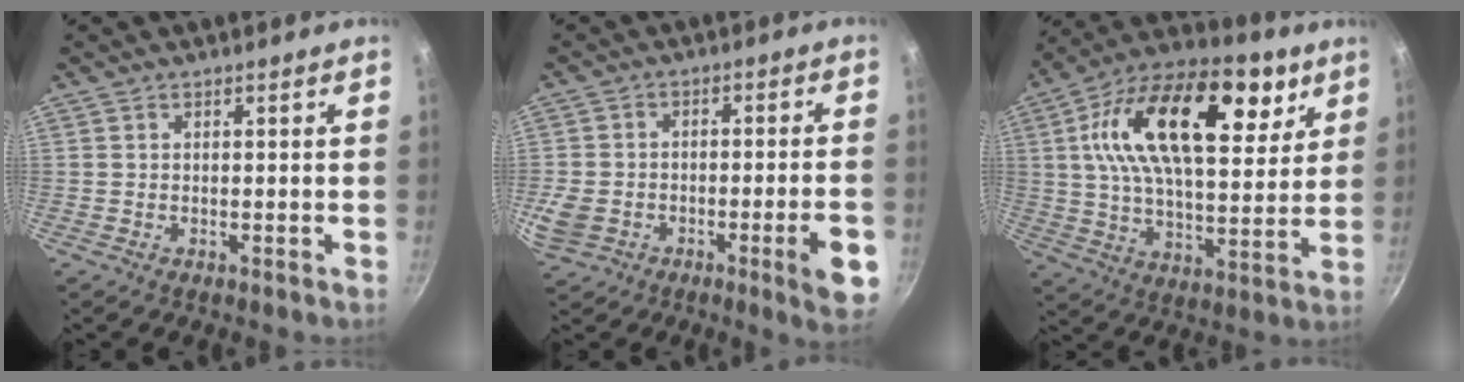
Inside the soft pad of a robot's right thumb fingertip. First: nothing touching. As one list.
[{"total": 12.3, "force": [-4.1, 4.5, 10.7], "torque": [-0.165, 0.012, -0.061]}, {"total": 26.7, "force": [10.5, 13.5, 20.5], "torque": [-0.327, -0.021, 0.156]}]